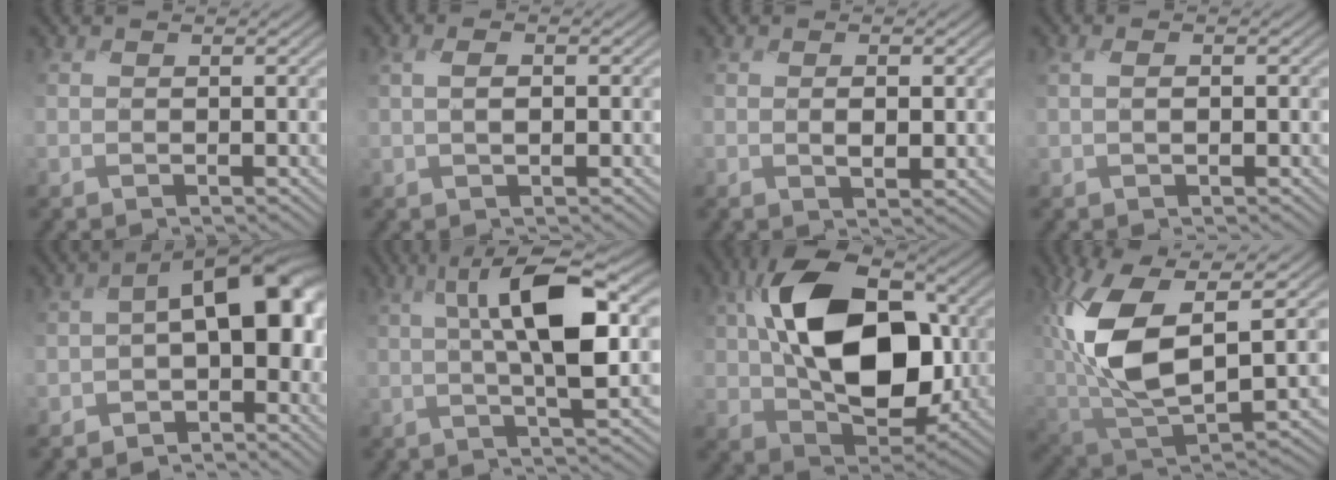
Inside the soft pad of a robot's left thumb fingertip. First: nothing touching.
{"total": 2.3, "force": [-0.1, 1.0, 2.1], "torque": [-0.048, 0.003, -0.002]}
{"total": 2.0, "force": [-0.1, 0.7, 1.8], "torque": [-0.035, -0.004, 0.000]}
{"total": 1.6, "force": [-0.1, 0.6, 1.5], "torque": [-0.032, 0.002, -0.002]}
{"total": 10.9, "force": [-2.3, 6.5, 8.5], "torque": [-0.109, -0.001, -0.050]}
{"total": 10.1, "force": [1.6, 2.4, 9.6], "torque": [-0.165, 0.011, 0.018]}
{"total": 16.1, "force": [1.5, 10.3, 12.3], "torque": [-0.231, 0.005, 0.026]}
{"total": 13.1, "force": [2.4, 6.5, 11.2], "torque": [-0.266, 0.000, 0.048]}